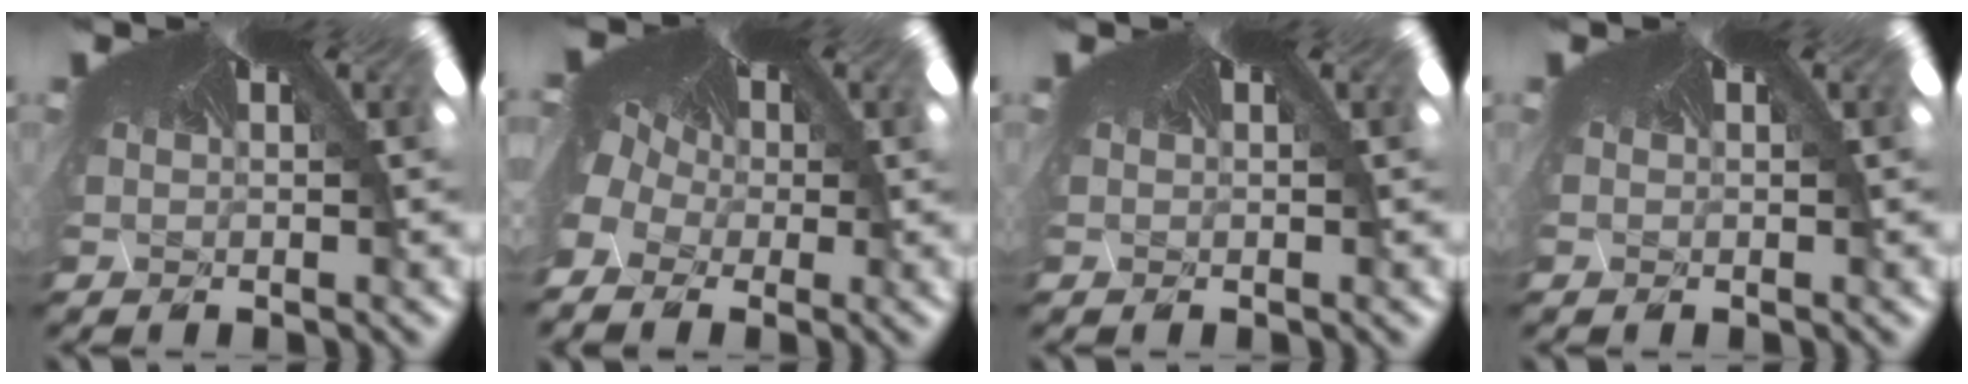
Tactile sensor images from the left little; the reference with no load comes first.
{"total": 4.4, "force": [-3.1, 2.3, 2.1], "torque": [-0.088, -0.016, -0.037]}
{"total": 0.0}
{"total": 0.0}